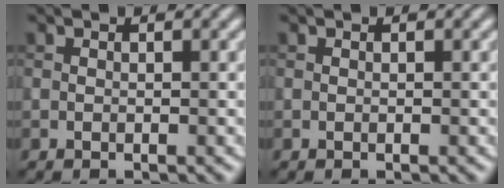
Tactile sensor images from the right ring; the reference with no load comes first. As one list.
[{"total": 0.0}]